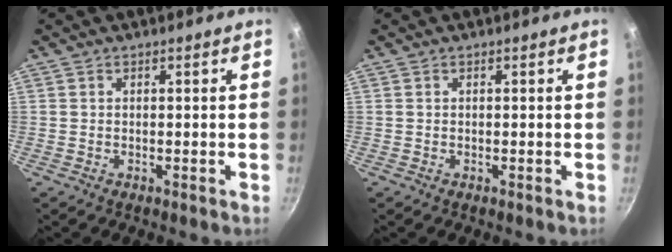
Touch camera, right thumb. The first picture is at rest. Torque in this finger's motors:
{"motor_torque": [0.00, 0.00, 0.00, 0.00, 0.01]}